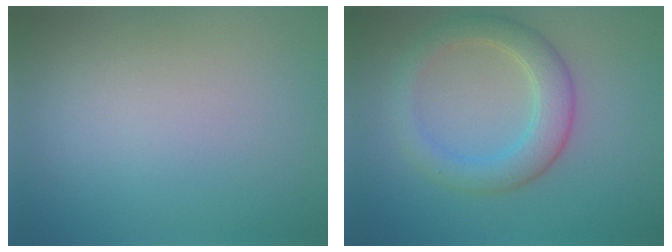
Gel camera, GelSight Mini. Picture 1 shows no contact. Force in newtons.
{"total": 4.4, "press": 4.4, "slide": 0.3}